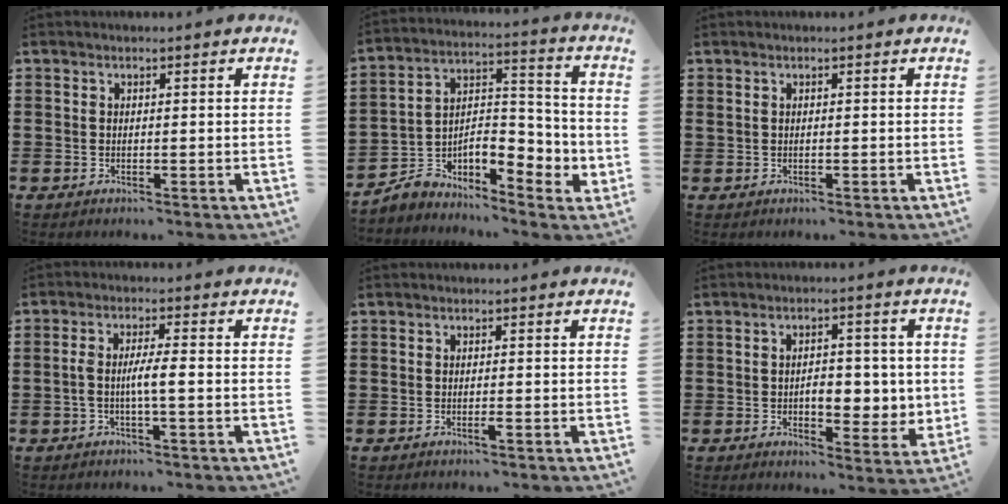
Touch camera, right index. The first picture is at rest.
{"total": 6.1, "force": [-2.4, 4.0, 3.9], "torque": [-0.077, -0.003, -0.043]}
{"total": 0.0}
{"total": 3.9, "force": [-0.8, 0.4, 3.8], "torque": [-0.076, -0.004, -0.020]}
{"total": 0.9, "force": [-0.5, 0.0, 0.8], "torque": [-0.022, -0.007, -0.011]}
{"total": 6.1, "force": [-0.3, 3.3, 5.2], "torque": [-0.067, -0.004, -0.013]}